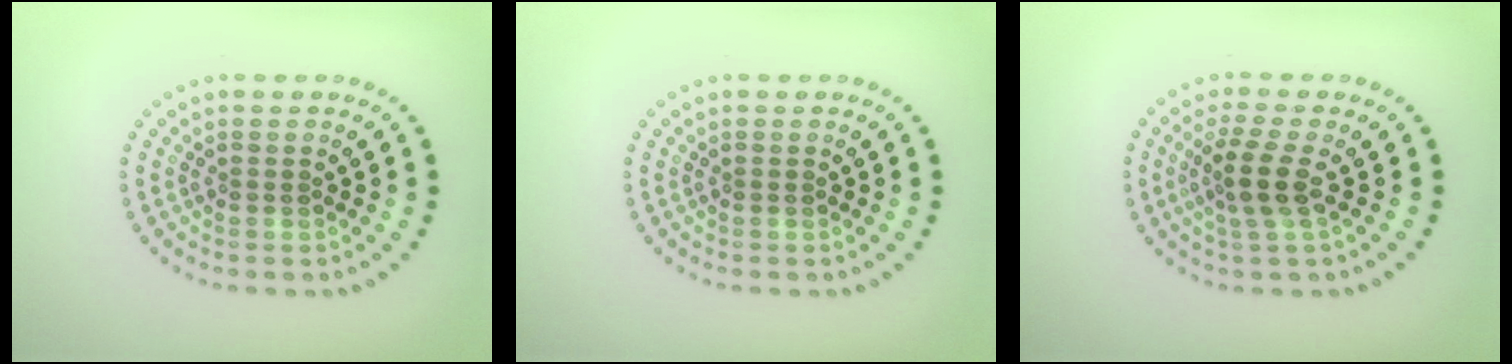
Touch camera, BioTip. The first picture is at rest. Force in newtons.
{"total": 0.0}
{"total": 3.0, "press": 2.4, "slide": 1.7}